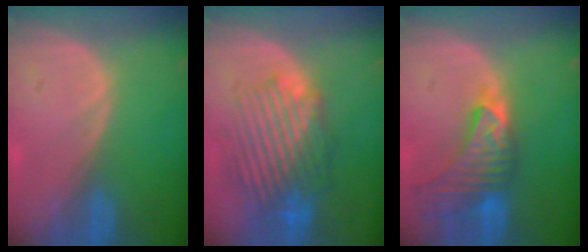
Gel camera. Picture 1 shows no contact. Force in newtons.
{"total": 9.7, "press": 9.0, "slide": 3.6}
{"total": 9.2, "press": 8.3, "slide": 3.9}